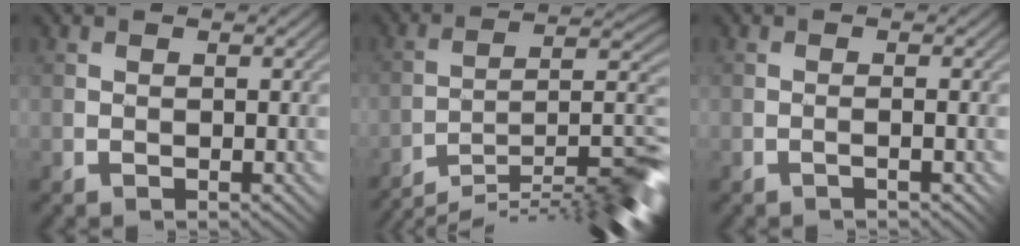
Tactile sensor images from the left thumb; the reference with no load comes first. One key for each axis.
{"total": 13.4, "fx": -10.1, "fy": 1.9, "fz": 8.5, "tx": -0.124, "ty": 0.011, "tz": -0.165}
{"total": 0.8, "fx": -0.4, "fy": -0.6, "fz": 0.4, "tx": -0.009, "ty": 0.007, "tz": -0.011}